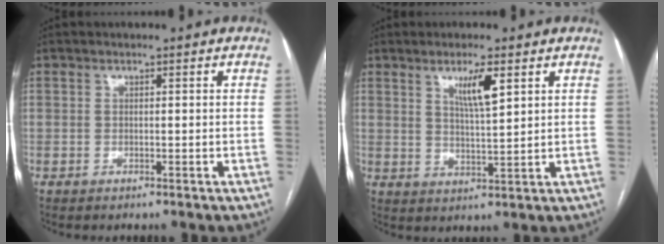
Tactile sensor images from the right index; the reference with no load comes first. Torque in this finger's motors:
{"motor_torque": [0.11, 0.11, 0.10, 0.05]}